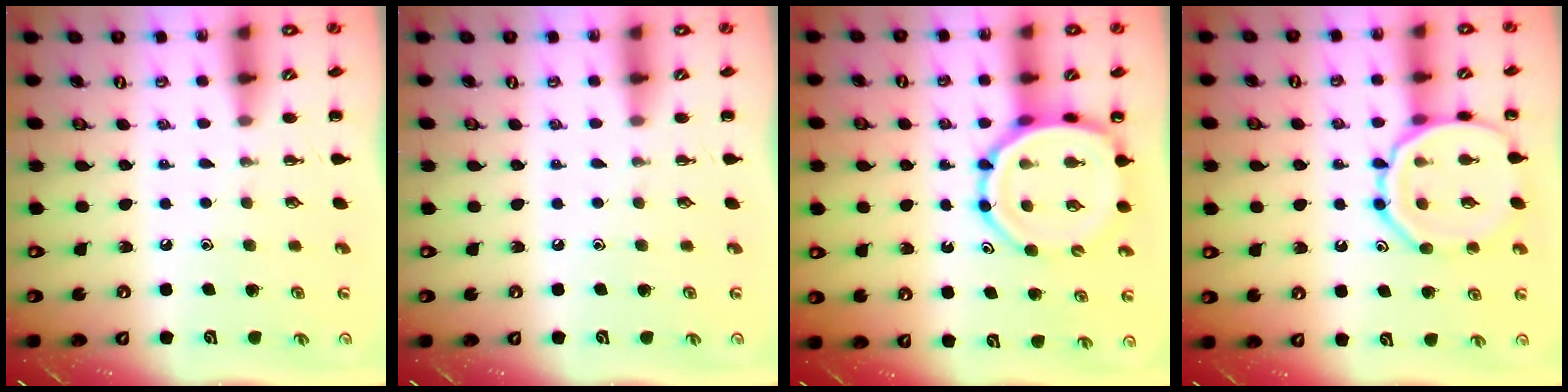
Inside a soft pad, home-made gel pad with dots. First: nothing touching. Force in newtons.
{"total": 0.0}
{"total": 12.0, "press": 11.5, "slide": 3.3}
{"total": 15.4, "press": 15.4, "slide": 1.2}